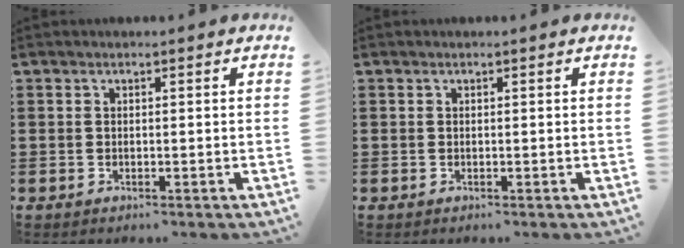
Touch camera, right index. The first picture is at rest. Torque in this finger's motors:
{"motor_torque": [0.03, -0.01, 0.00, 0.00]}